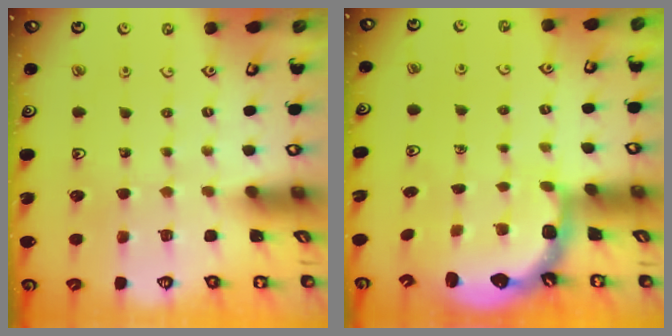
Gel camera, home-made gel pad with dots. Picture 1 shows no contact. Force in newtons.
{"total": 2.7, "press": 2.0, "slide": 1.9}